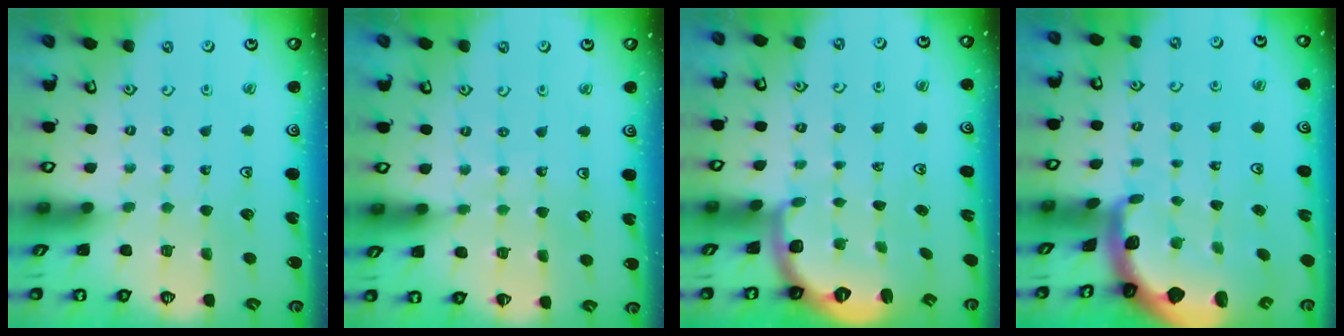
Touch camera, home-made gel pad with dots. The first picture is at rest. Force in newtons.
{"total": 5.1, "press": 5.0, "slide": 0.5}
{"total": 2.6, "press": 1.5, "slide": 2.1}
{"total": 2.9, "press": 2.9, "slide": 0.5}